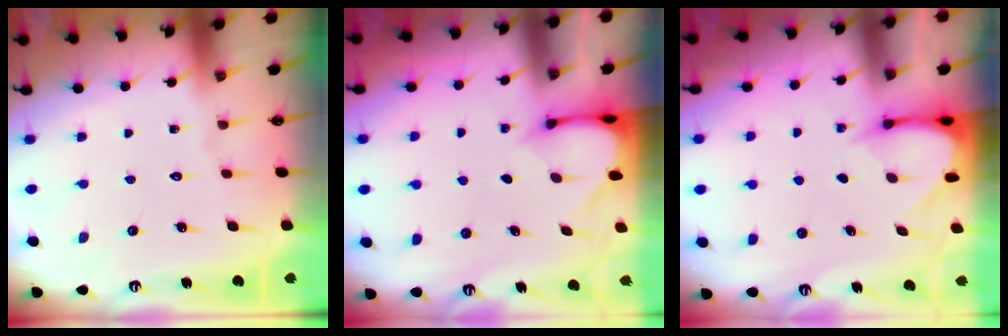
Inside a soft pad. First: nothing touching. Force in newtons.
{"total": 3.3, "press": 3.3, "slide": 0.3}
{"total": 3.7, "press": 3.7, "slide": 0.3}